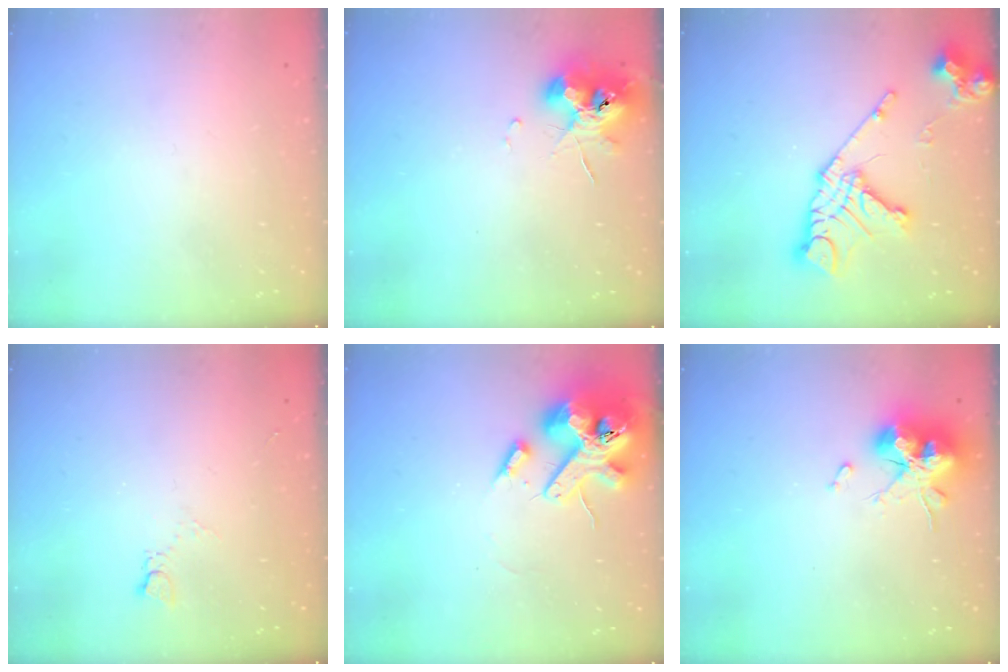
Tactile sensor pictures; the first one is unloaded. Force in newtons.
{"total": 9.6, "press": 9.5, "slide": 1.3}
{"total": 17.1, "press": 17.0, "slide": 1.8}
{"total": 2.5, "press": 2.5, "slide": 0.4}
{"total": 18.0, "press": 17.7, "slide": 2.7}
{"total": 16.7, "press": 16.6, "slide": 1.7}